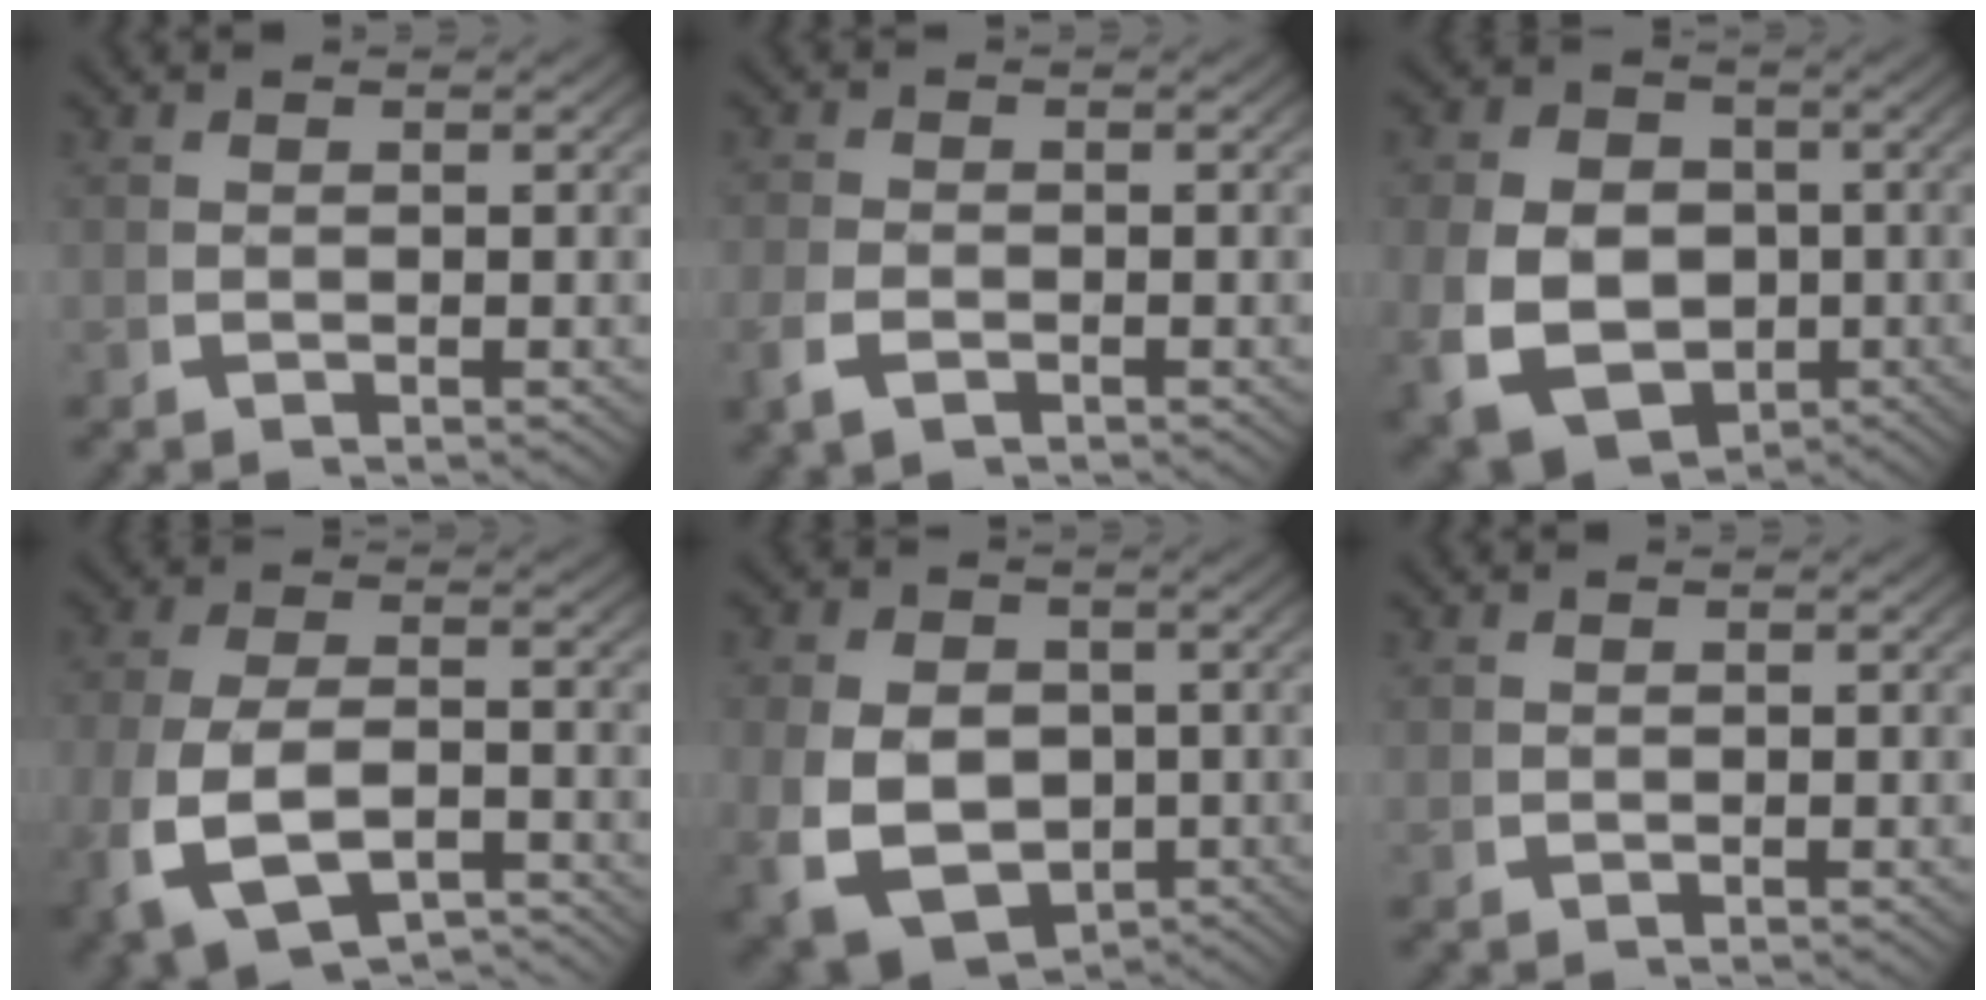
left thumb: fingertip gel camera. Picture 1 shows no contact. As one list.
[{"total": 1.8, "force": [-1.1, 1.1, 0.9], "torque": [-0.024, -0.008, -0.018]}, {"total": 13.0, "force": [-2.7, 10.5, 7.2], "torque": [-0.167, -0.070, -0.012]}, {"total": 8.1, "force": [-3.3, 4.8, 5.6], "torque": [-0.141, -0.032, -0.033]}, {"total": 12.4, "force": [-2.8, 9.7, 7.1], "torque": [-0.162, -0.072, -0.011]}, {"total": 0.5, "force": [0.4, 0.3, 0.0], "torque": [-0.005, -0.009, 0.014]}]